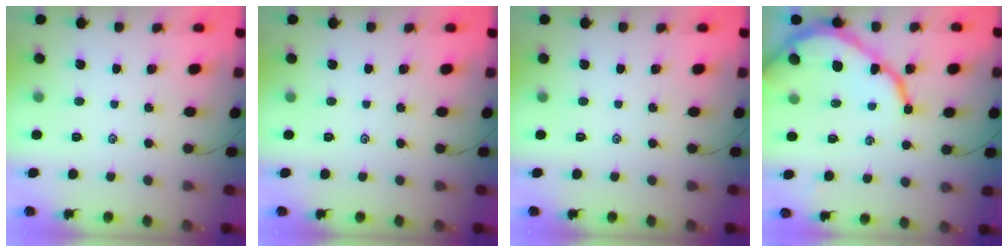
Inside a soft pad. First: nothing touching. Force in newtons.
{"total": 0.0}
{"total": 0.0}
{"total": 11.9, "press": 11.8, "slide": 1.3}